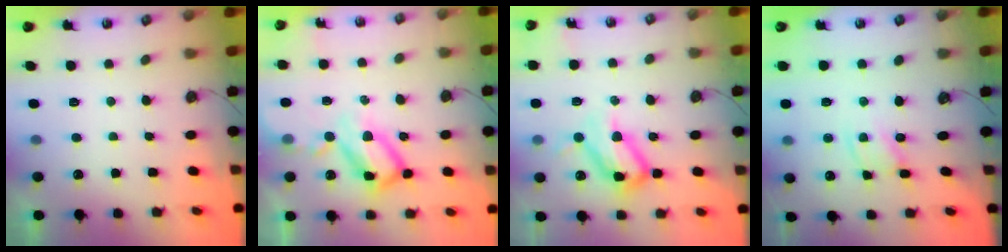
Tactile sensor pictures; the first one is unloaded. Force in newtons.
{"total": 16.4, "press": 16.2, "slide": 2.1}
{"total": 17.4, "press": 17.3, "slide": 1.4}
{"total": 2.6, "press": 2.6, "slide": 0.2}